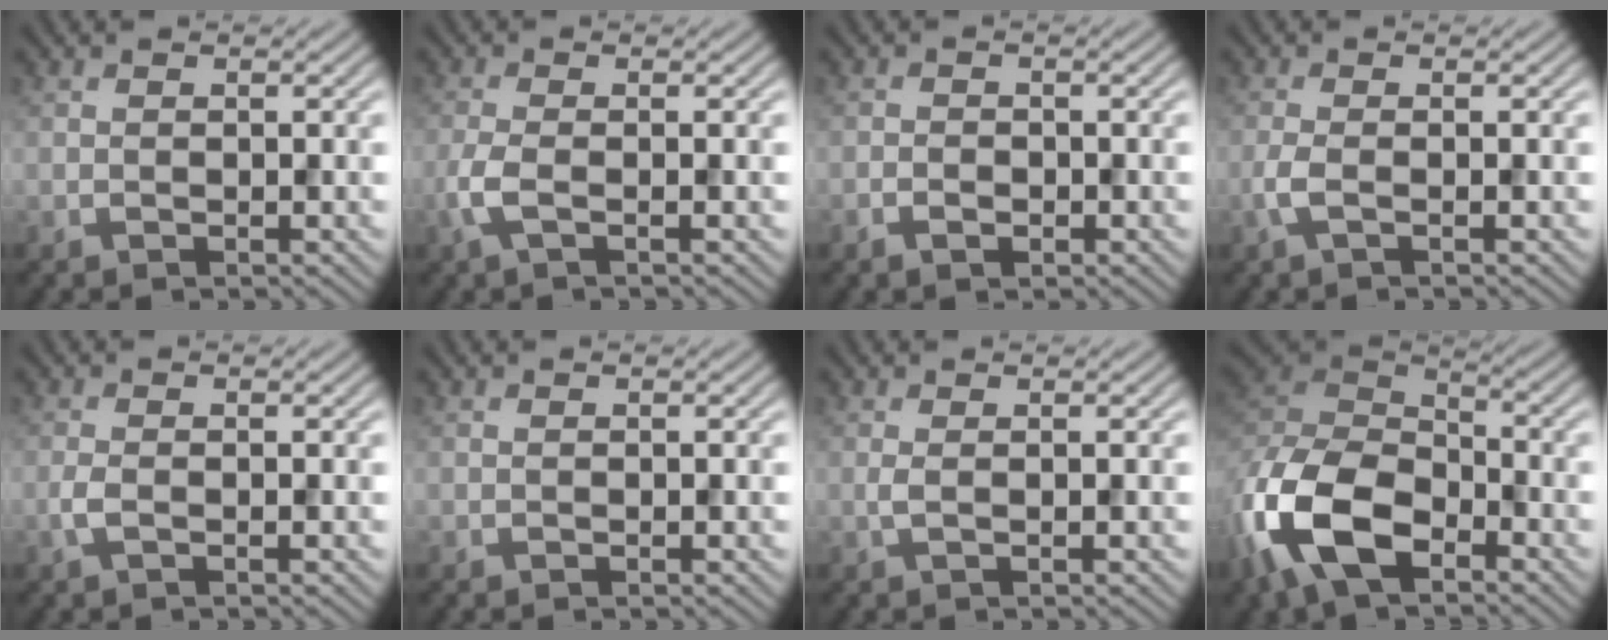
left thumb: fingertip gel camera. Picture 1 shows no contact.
{"total": 3.0, "force": [-1.1, 1.0, 2.6], "torque": [-0.077, -0.001, -0.026]}
{"total": 1.6, "force": [-1.0, 0.9, 0.9], "torque": [-0.020, -0.002, -0.017]}
{"total": 2.2, "force": [-0.8, 0.6, 2.0], "torque": [-0.057, 0.001, -0.019]}
{"total": 1.7, "force": [-0.6, 0.6, 1.4], "torque": [-0.041, 0.001, -0.012]}
{"total": 0.0}
{"total": 1.1, "force": [0.1, 0.1, 1.0], "torque": [-0.031, 0.001, 0.003]}
{"total": 13.9, "force": [-7.1, 7.8, 9.1], "torque": [-0.230, -0.026, -0.152]}